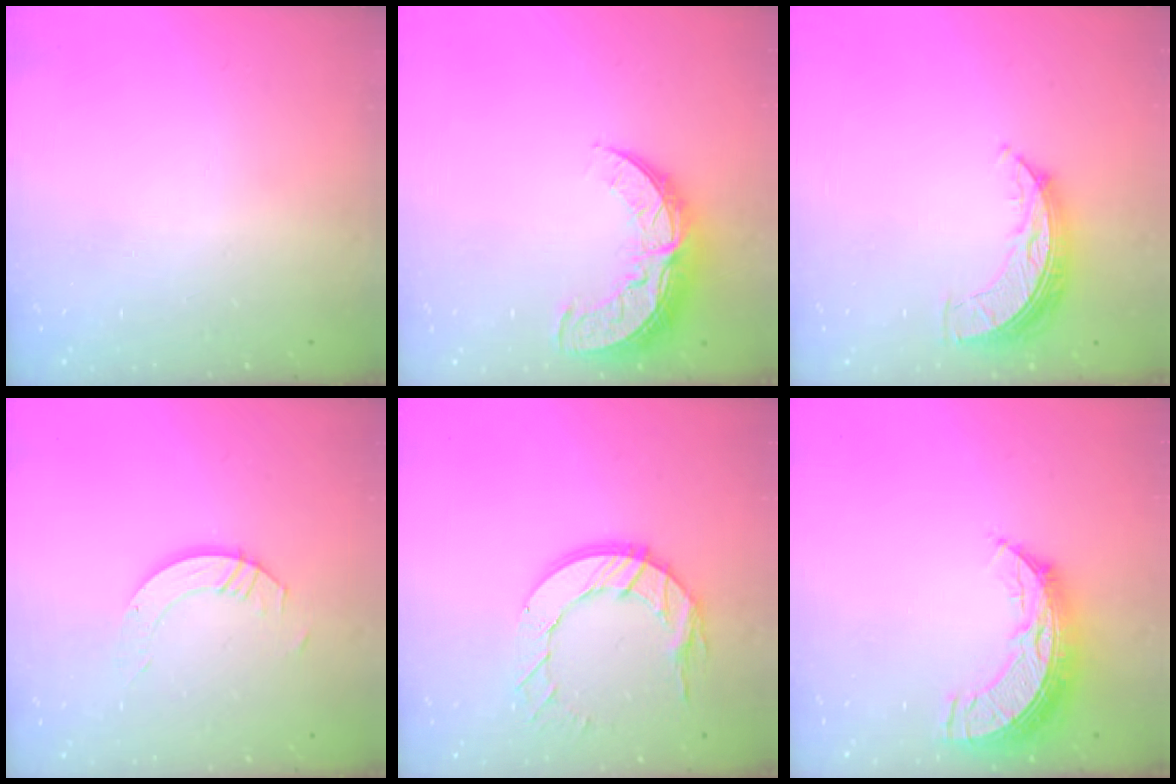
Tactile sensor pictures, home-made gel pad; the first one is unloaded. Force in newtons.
{"total": 11.4, "press": 11.3, "slide": 0.8}
{"total": 7.8, "press": 7.8, "slide": 0.6}
{"total": 6.0, "press": 6.0, "slide": 0.4}
{"total": 12.3, "press": 12.3, "slide": 1.2}
{"total": 10.5, "press": 10.4, "slide": 0.9}